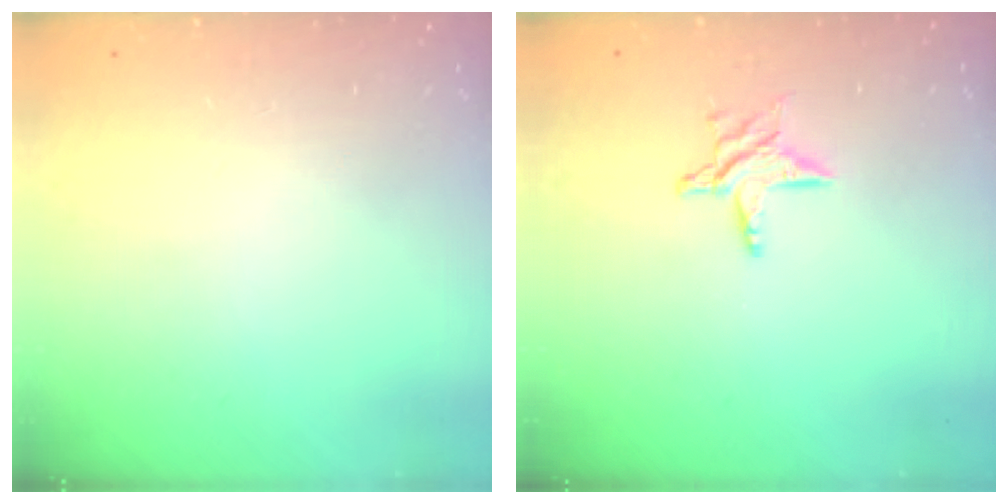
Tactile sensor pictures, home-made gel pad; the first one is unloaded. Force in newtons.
{"total": 6.9, "press": 6.9, "slide": 0.4}